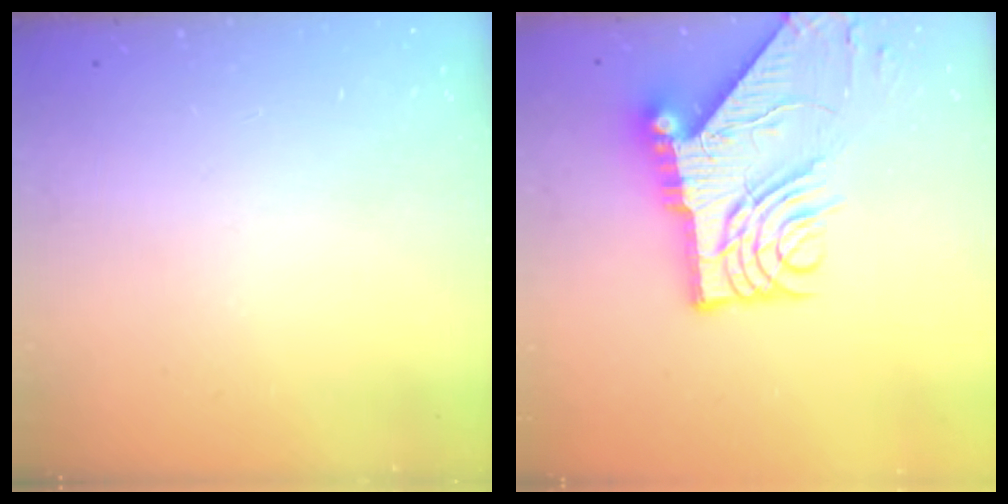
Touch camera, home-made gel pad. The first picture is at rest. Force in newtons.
{"total": 15.2, "press": 15.1, "slide": 1.6}